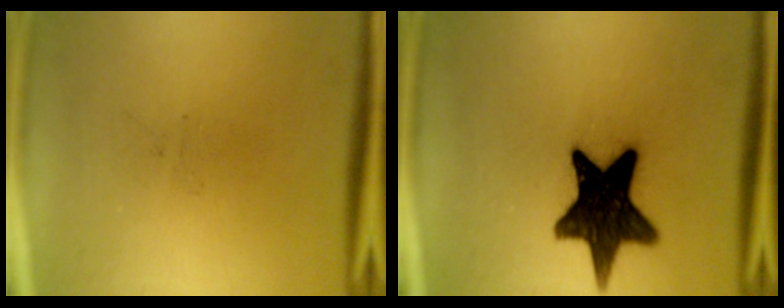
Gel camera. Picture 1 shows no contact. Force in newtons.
{"total": 15.9}